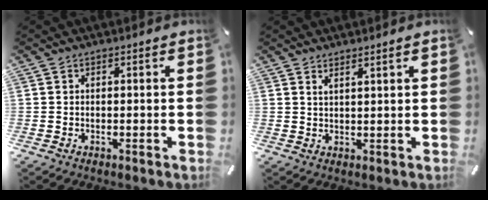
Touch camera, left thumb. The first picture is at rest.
{"total": 1.9, "force": [1.7, -0.3, 0.8], "torque": [-0.016, -0.006, 0.032]}